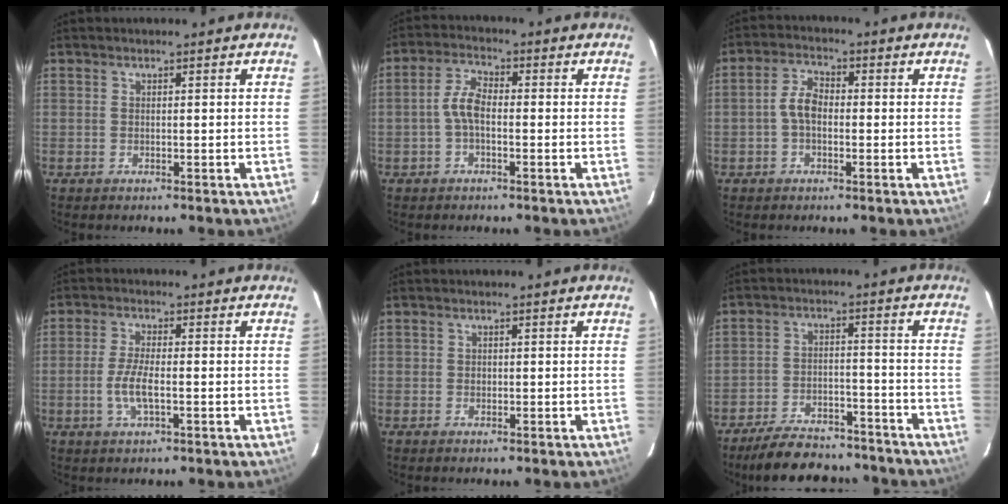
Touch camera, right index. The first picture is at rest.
{"total": 4.3, "force": [-1.0, 1.9, 3.7], "torque": [-0.082, 0.015, -0.022]}
{"total": 4.2, "force": [-0.8, 2.6, 3.2], "torque": [-0.066, 0.015, -0.015]}
{"total": 5.4, "force": [-1.4, 1.5, 5.0], "torque": [-0.104, -0.003, -0.028]}
{"total": 0.9, "force": [-0.1, 0.9, 0.1], "torque": [0.001, 0.001, -0.001]}
{"total": 16.7, "force": [-14.4, 5.8, 6.2], "torque": [-0.133, 0.013, -0.197]}